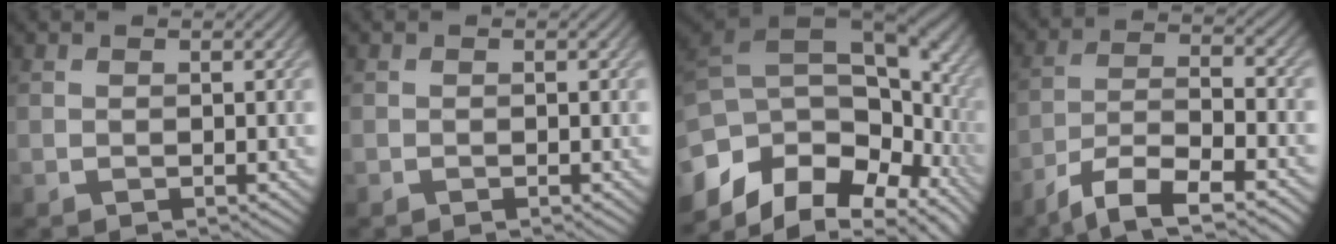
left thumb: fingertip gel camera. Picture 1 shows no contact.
{"total": 0.0}
{"total": 16.1, "force": [-3.4, 10.8, 11.4], "torque": [-0.257, -0.011, -0.050]}
{"total": 9.4, "force": [-6.2, 2.6, 6.6], "torque": [-0.121, -0.002, -0.115]}